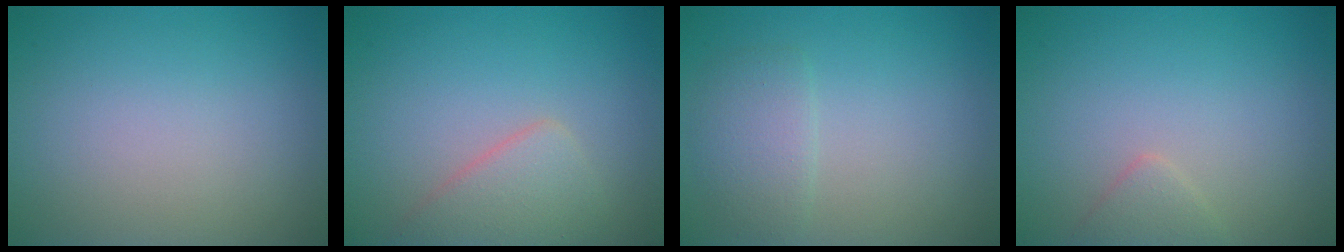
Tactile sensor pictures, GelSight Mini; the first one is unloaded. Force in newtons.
{"total": 2.9, "press": 2.9, "slide": 0.2}
{"total": 2.3, "press": 2.2, "slide": 0.1}
{"total": 1.3, "press": 1.3, "slide": 0.0}